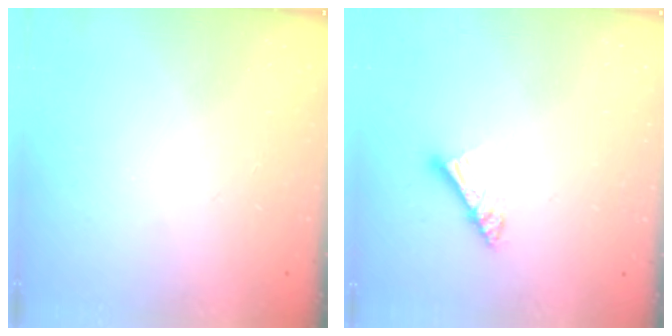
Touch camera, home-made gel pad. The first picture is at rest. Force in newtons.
{"total": 7.2, "press": 7.2, "slide": 0.5}